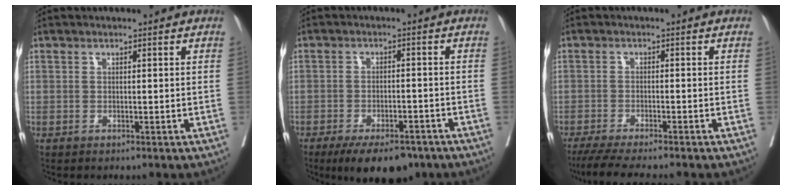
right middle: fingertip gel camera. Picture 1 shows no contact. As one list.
[{"total": 9.3, "force": [-6.8, 3.8, 4.9], "torque": [-0.064, 0.000, -0.104]}, {"total": 8.7, "force": [-7.5, -0.6, 4.3], "torque": [-0.049, -0.023, -0.119]}]